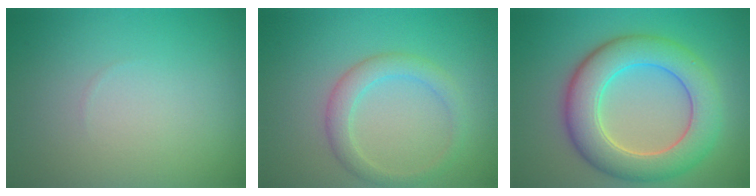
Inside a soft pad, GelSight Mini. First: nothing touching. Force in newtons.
{"total": 2.7, "press": 2.7, "slide": 0.0}
{"total": 7.8, "press": 7.8, "slide": 0.3}